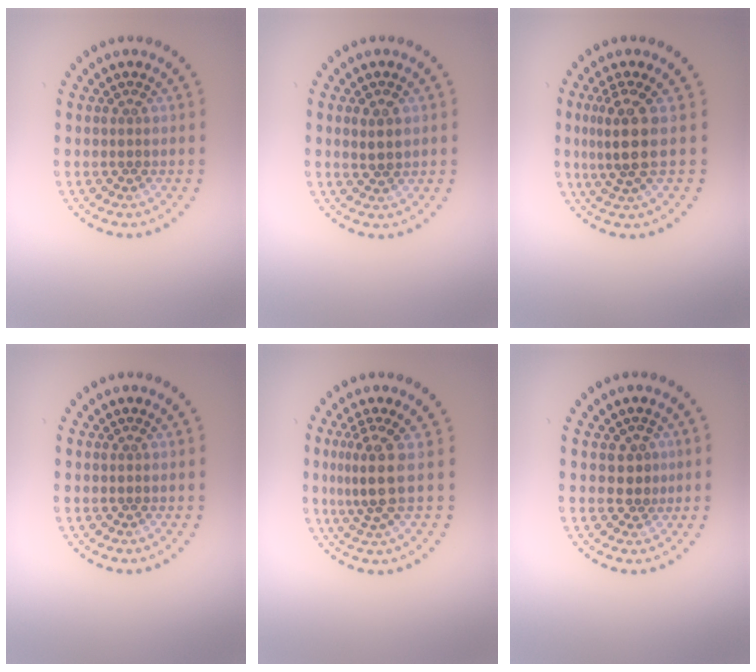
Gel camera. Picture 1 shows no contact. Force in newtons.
{"total": 1.3, "press": 1.3, "slide": 0.3}
{"total": 3.5, "press": 2.7, "slide": 2.2}
{"total": 0.0}
{"total": 3.2, "press": 2.4, "slide": 2.1}
{"total": 1.7, "press": 1.5, "slide": 0.8}